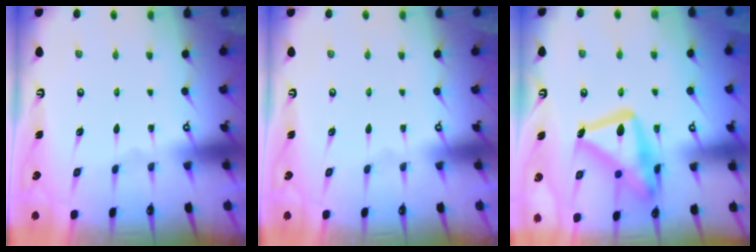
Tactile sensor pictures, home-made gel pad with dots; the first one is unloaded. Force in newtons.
{"total": 0.0}
{"total": 21.5, "press": 21.4, "slide": 1.8}